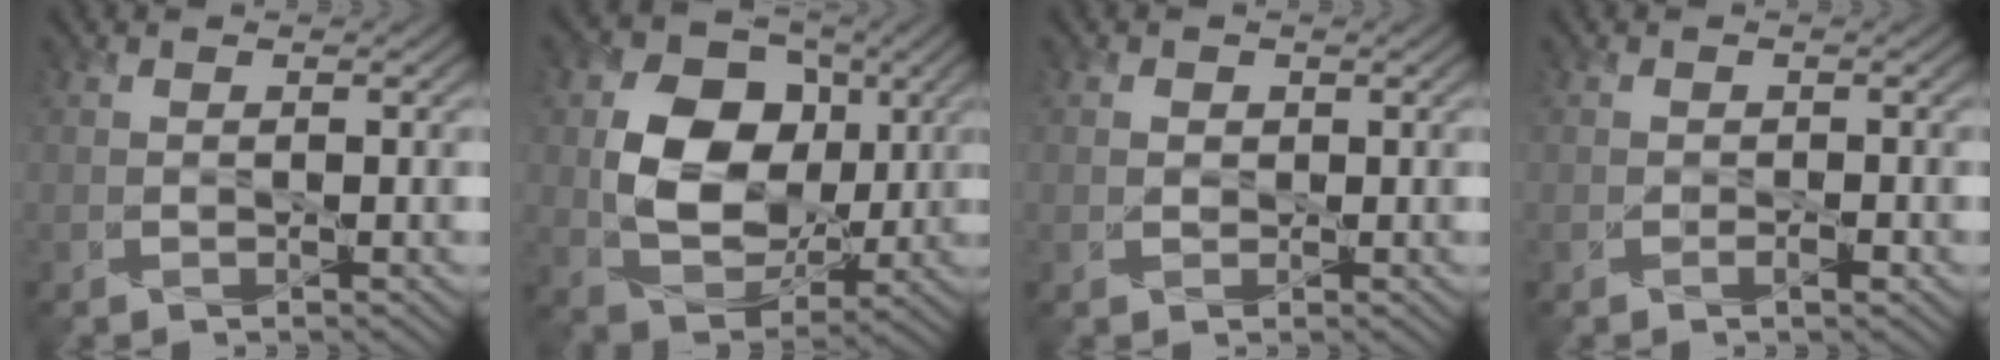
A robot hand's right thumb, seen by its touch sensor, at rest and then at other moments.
{"total": 11.7, "force": [1.1, 8.9, 7.4], "torque": [-0.144, -0.003, 0.019]}
{"total": 0.8, "force": [0.2, 0.8, -0.1], "torque": [-0.001, -0.001, 0.004]}
{"total": 0.6, "force": [-0.3, 0.4, 0.2], "torque": [0.000, 0.000, -0.004]}